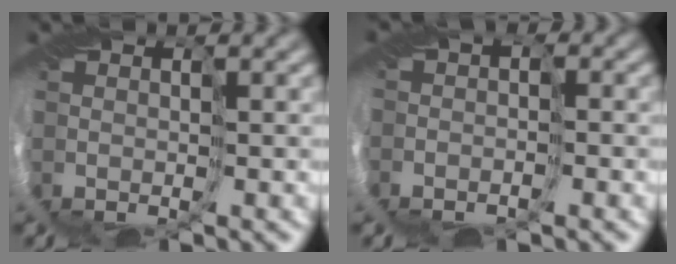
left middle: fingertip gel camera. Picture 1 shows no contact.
{"total": 3.1, "force": [-1.4, 2.2, 1.7], "torque": [-0.020, 0.005, -0.025]}